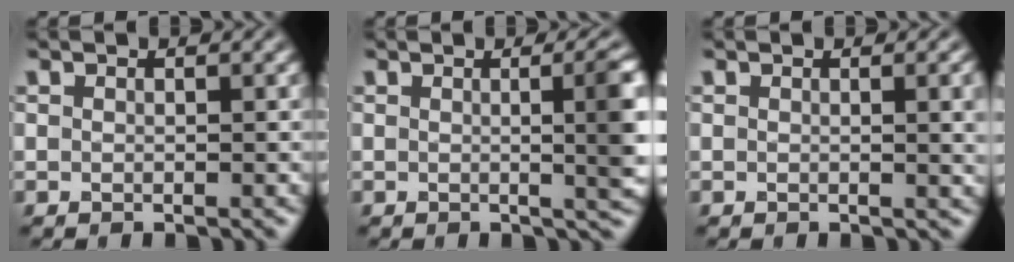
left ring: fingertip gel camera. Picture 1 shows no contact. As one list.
[{"total": 5.2, "force": [0.2, 1.6, 5.0], "torque": [-0.048, 0.004, 0.001]}, {"total": 2.8, "force": [0.2, 0.8, 2.6], "torque": [-0.023, 0.003, -0.001]}]